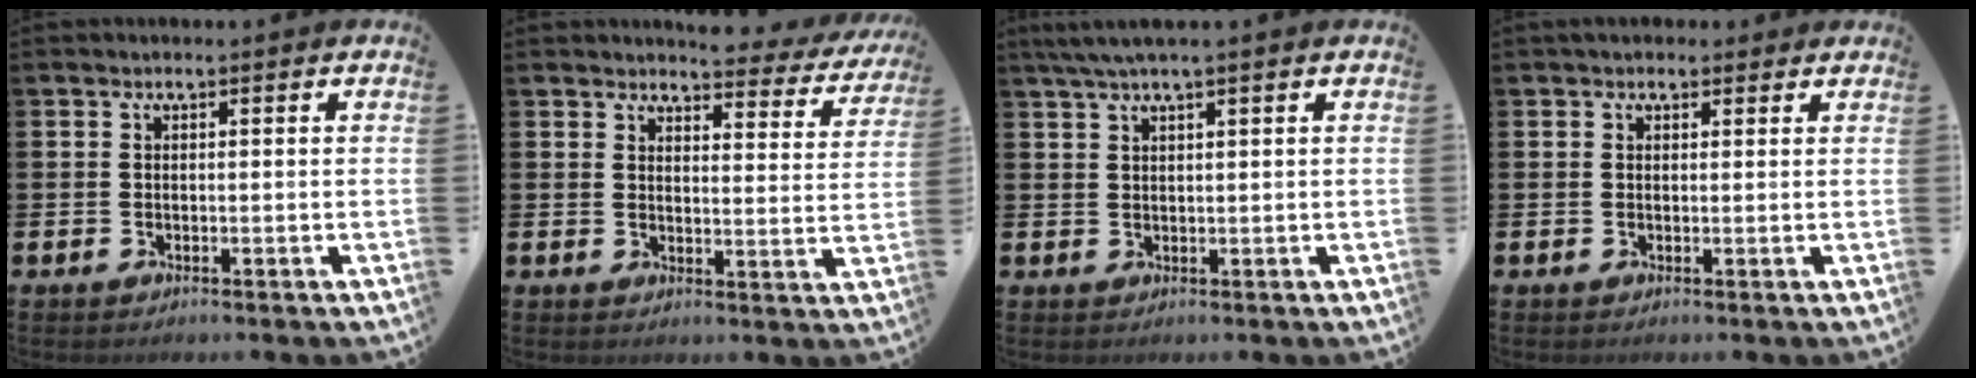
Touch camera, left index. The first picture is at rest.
{"total": 3.9, "force": [3.8, 0.7, 0.4], "torque": [-0.008, -0.030, 0.061]}
{"total": 2.9, "force": [2.2, -0.1, 1.9], "torque": [-0.043, 0.002, 0.040]}
{"total": 1.6, "force": [1.3, 0.9, 0.3], "torque": [0.004, 0.002, 0.022]}